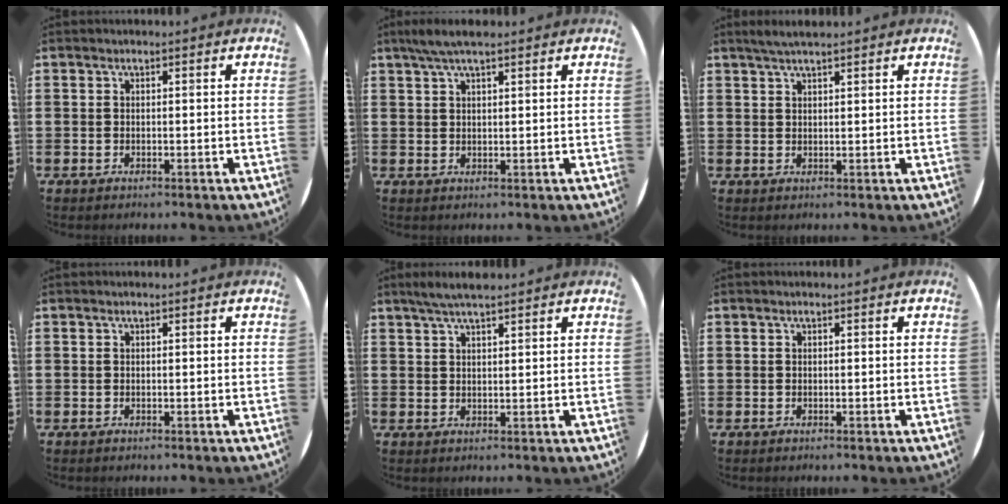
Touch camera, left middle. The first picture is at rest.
{"total": 3.5, "force": [2.5, 0.7, 2.3], "torque": [-0.049, 0.008, 0.045]}
{"total": 2.2, "force": [1.9, 0.2, 1.1], "torque": [-0.024, 0.005, 0.034]}
{"total": 0.0}
{"total": 3.4, "force": [2.9, 0.5, 1.7], "torque": [-0.038, 0.004, 0.051]}
{"total": 0.0}